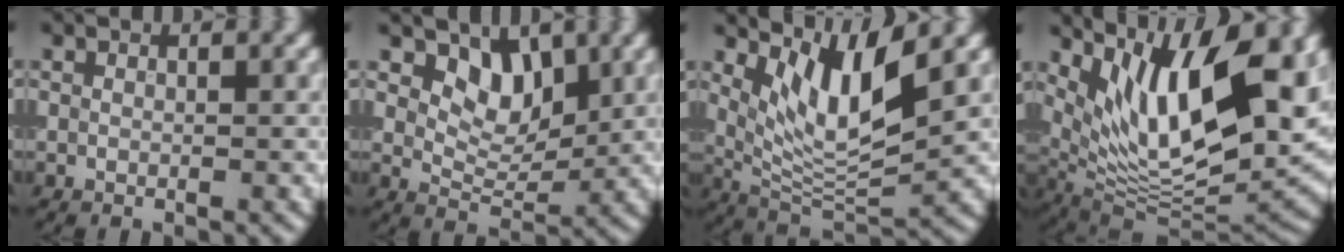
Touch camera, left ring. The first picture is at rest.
{"total": 3.9, "force": [2.2, 2.3, 2.2], "torque": [-0.038, -0.013, 0.034]}
{"total": 6.5, "force": [3.1, 2.1, 5.3], "torque": [-0.103, -0.015, 0.061]}
{"total": 14.3, "force": [5.5, 4.8, 12.2], "torque": [-0.193, -0.008, 0.100]}